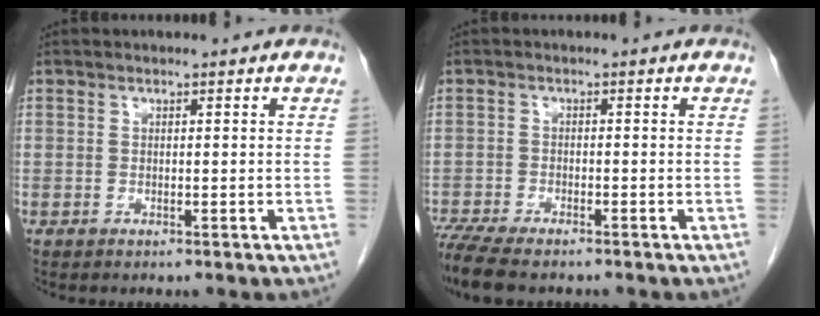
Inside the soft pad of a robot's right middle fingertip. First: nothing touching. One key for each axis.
{"total": 9.0, "fx": -7.4, "fy": 2.2, "fz": 4.6, "tx": -0.085, "ty": -0.015, "tz": -0.125}